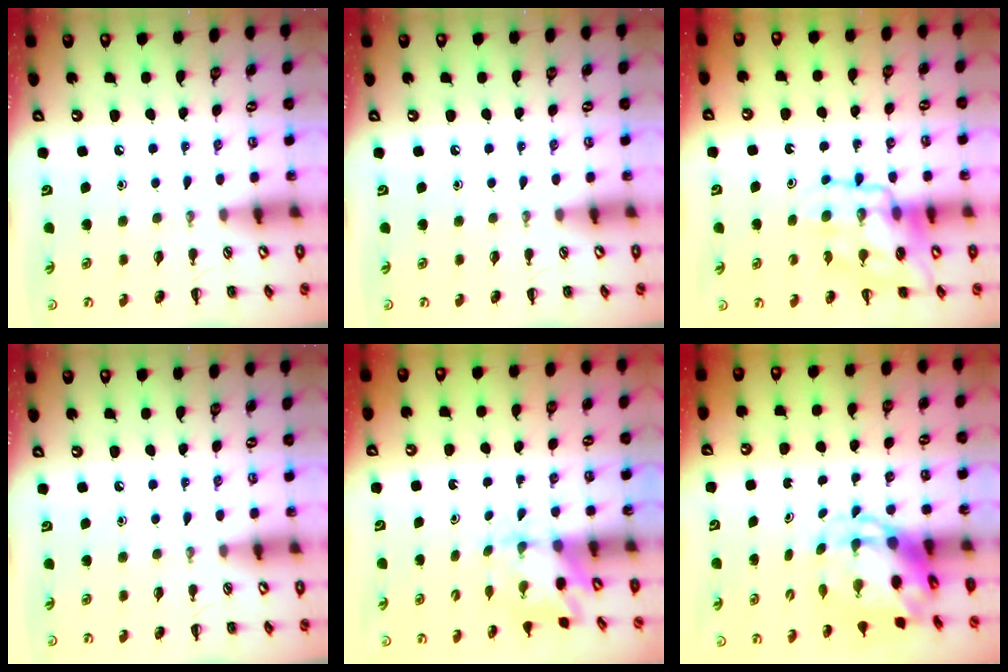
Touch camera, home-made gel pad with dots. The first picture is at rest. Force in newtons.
{"total": 0.0}
{"total": 13.1, "press": 12.8, "slide": 2.8}
{"total": 0.0}
{"total": 2.6, "press": 2.4, "slide": 1.1}
{"total": 4.6, "press": 4.5, "slide": 1.2}